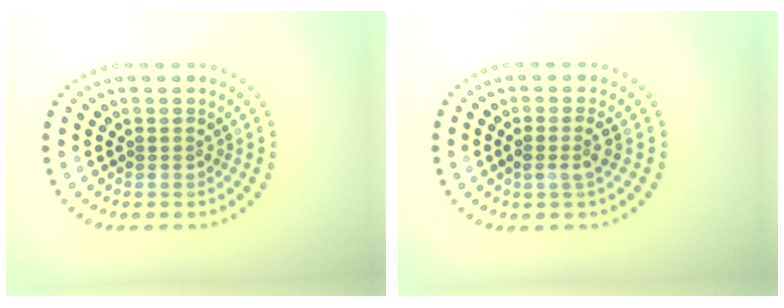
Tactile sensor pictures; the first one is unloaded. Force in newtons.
{"total": 1.5, "press": 1.3, "slide": 0.7}